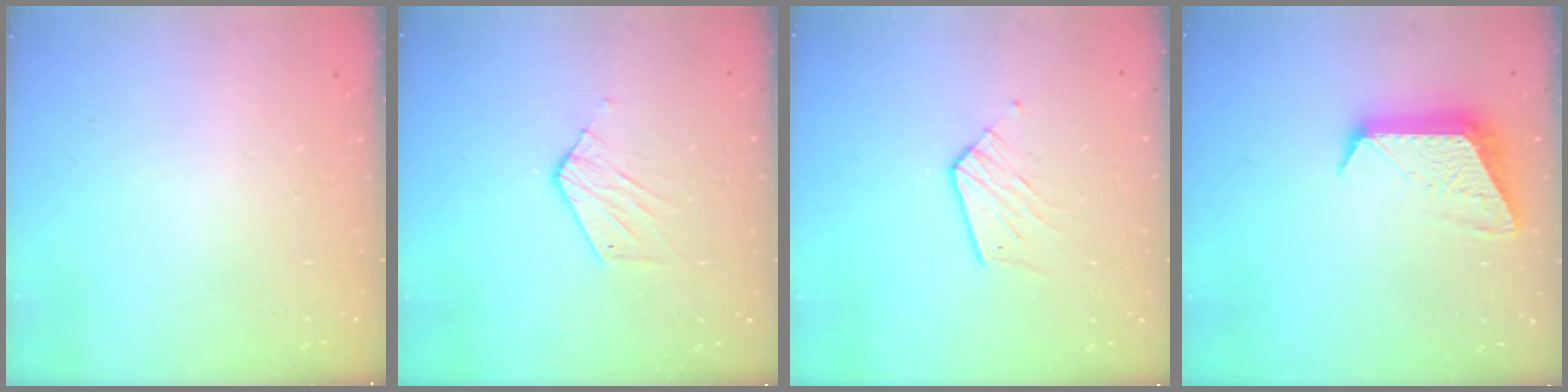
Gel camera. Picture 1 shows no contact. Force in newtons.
{"total": 6.4, "press": 6.4, "slide": 0.2}
{"total": 9.0, "press": 9.0, "slide": 0.6}
{"total": 11.2, "press": 11.2, "slide": 0.5}